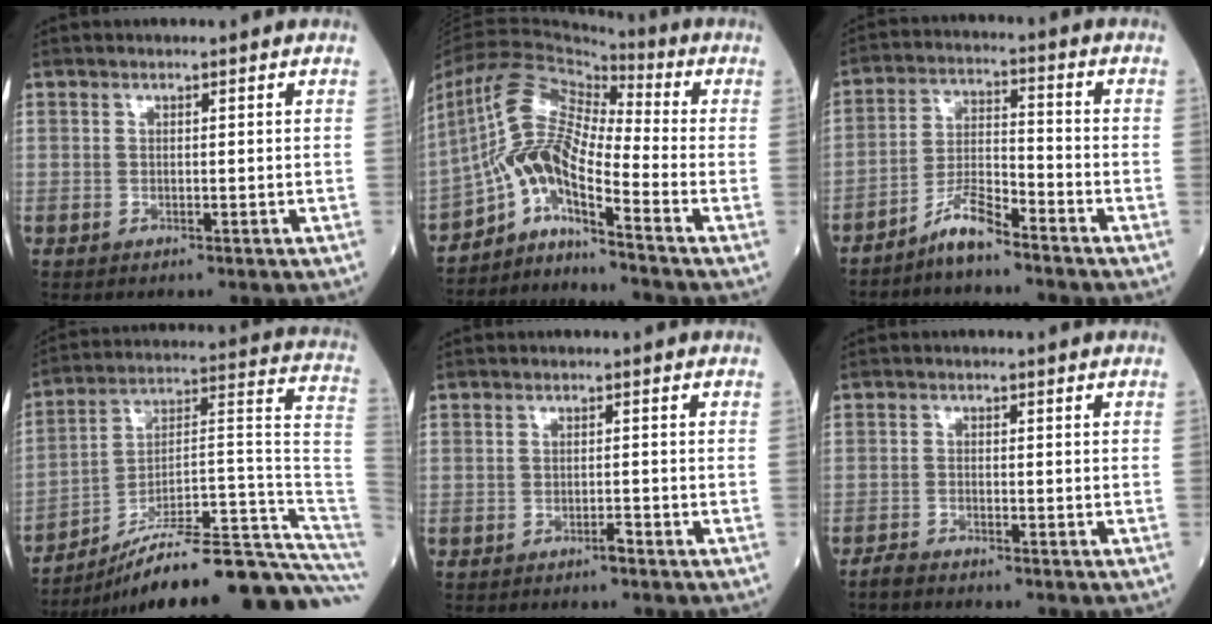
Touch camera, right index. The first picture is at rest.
{"total": 10.5, "force": [-5.9, 1.6, 8.5], "torque": [-0.180, 0.017, -0.108]}
{"total": 6.1, "force": [-5.0, 0.8, 3.3], "torque": [-0.070, -0.007, -0.099]}
{"total": 26.3, "force": [-21.1, 0.6, 15.7], "torque": [-0.123, 0.042, -0.313]}
{"total": 1.1, "force": [-0.8, 0.1, 0.7], "torque": [-0.012, 0.001, -0.014]}
{"total": 2.0, "force": [-1.9, 0.2, 0.4], "torque": [-0.013, -0.005, -0.035]}